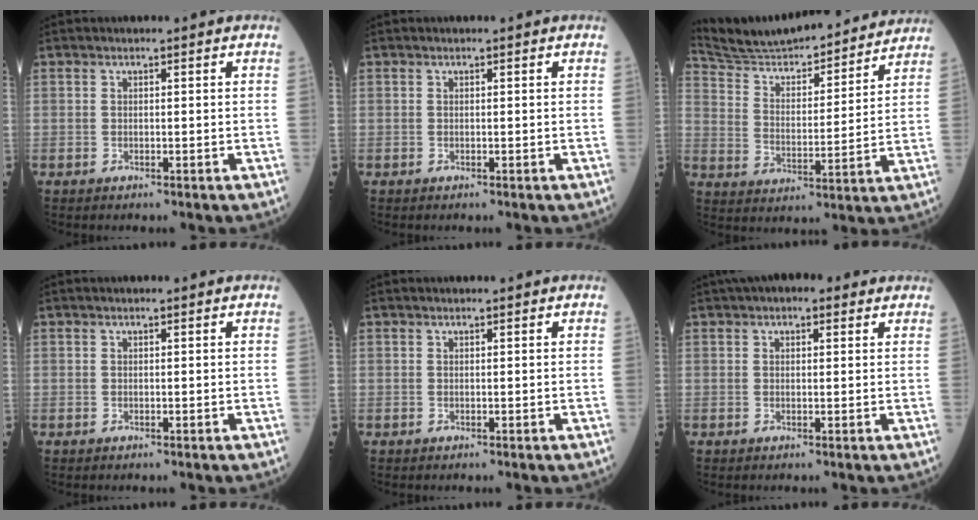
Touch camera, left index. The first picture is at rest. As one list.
[{"total": 0.0}, {"total": 21.6, "force": [20.2, 3.6, 6.8], "torque": [-0.116, 0.006, 0.302]}, {"total": 0.0}, {"total": 0.0}, {"total": 3.9, "force": [2.7, 1.8, 2.2], "torque": [-0.034, 0.028, 0.038]}]